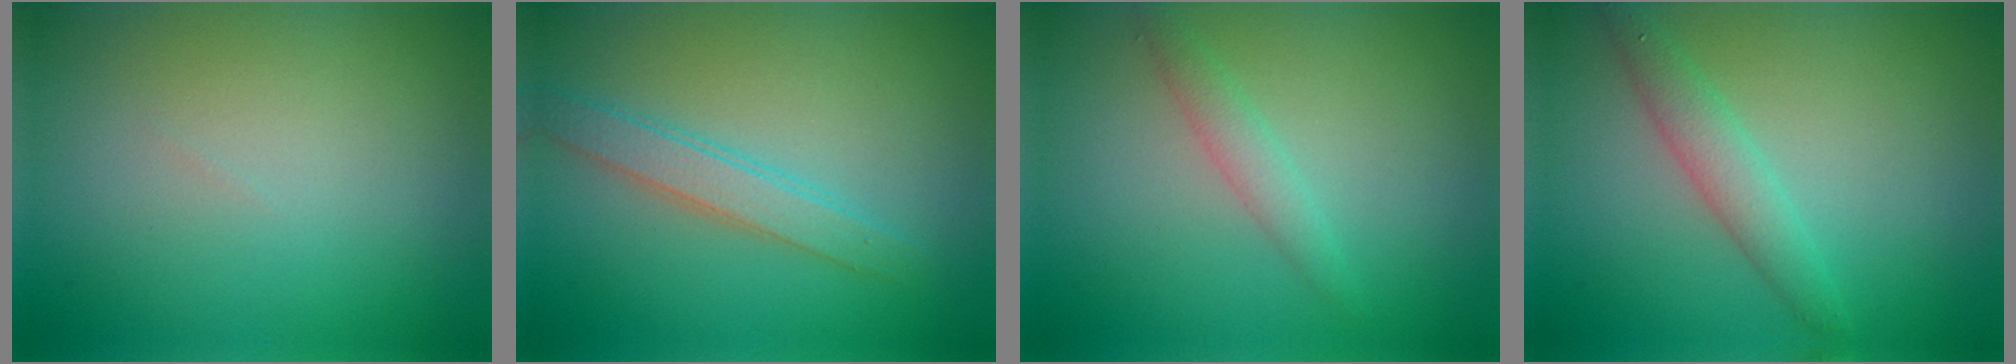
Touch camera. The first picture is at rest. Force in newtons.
{"total": 2.5, "press": 2.5, "slide": 0.2}
{"total": 1.7, "press": 1.7, "slide": 0.1}
{"total": 2.4, "press": 2.4, "slide": 0.1}